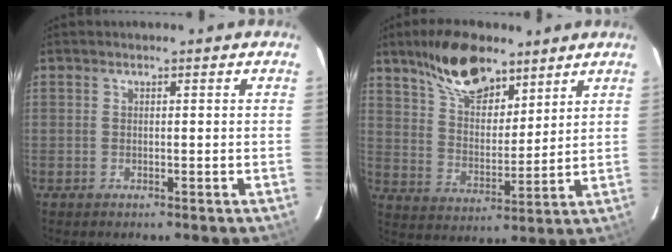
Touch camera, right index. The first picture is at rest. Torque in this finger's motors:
{"motor_torque": [0.45, 0.41, 0.46, 0.09]}